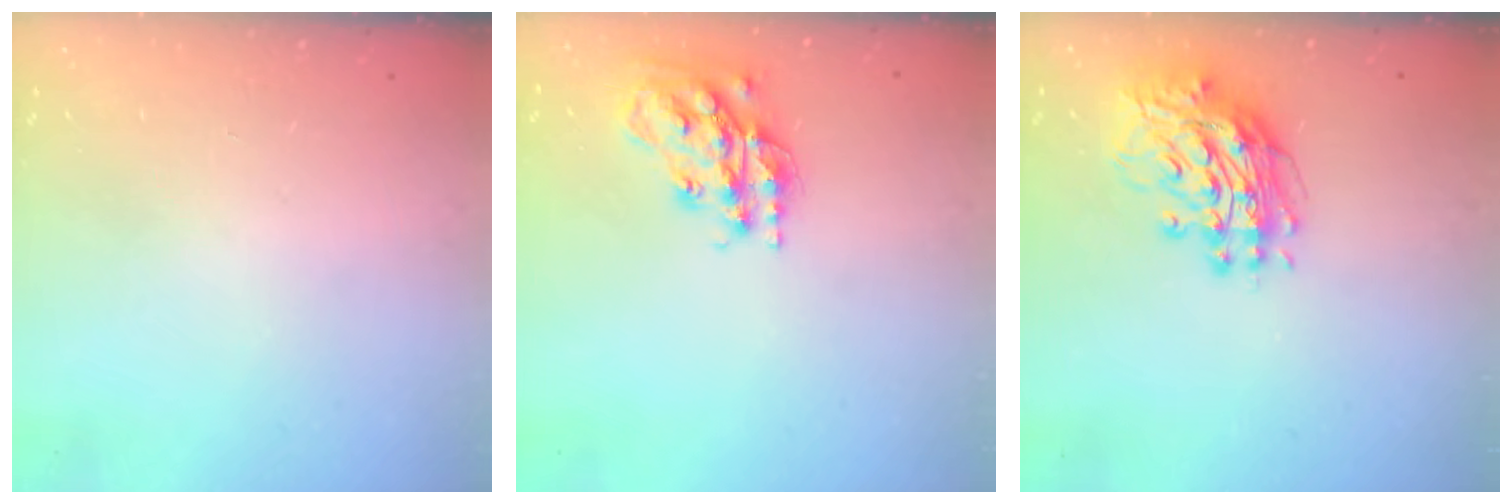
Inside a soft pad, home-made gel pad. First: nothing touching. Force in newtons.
{"total": 17.6, "press": 17.5, "slide": 1.3}
{"total": 12.2, "press": 12.1, "slide": 1.3}